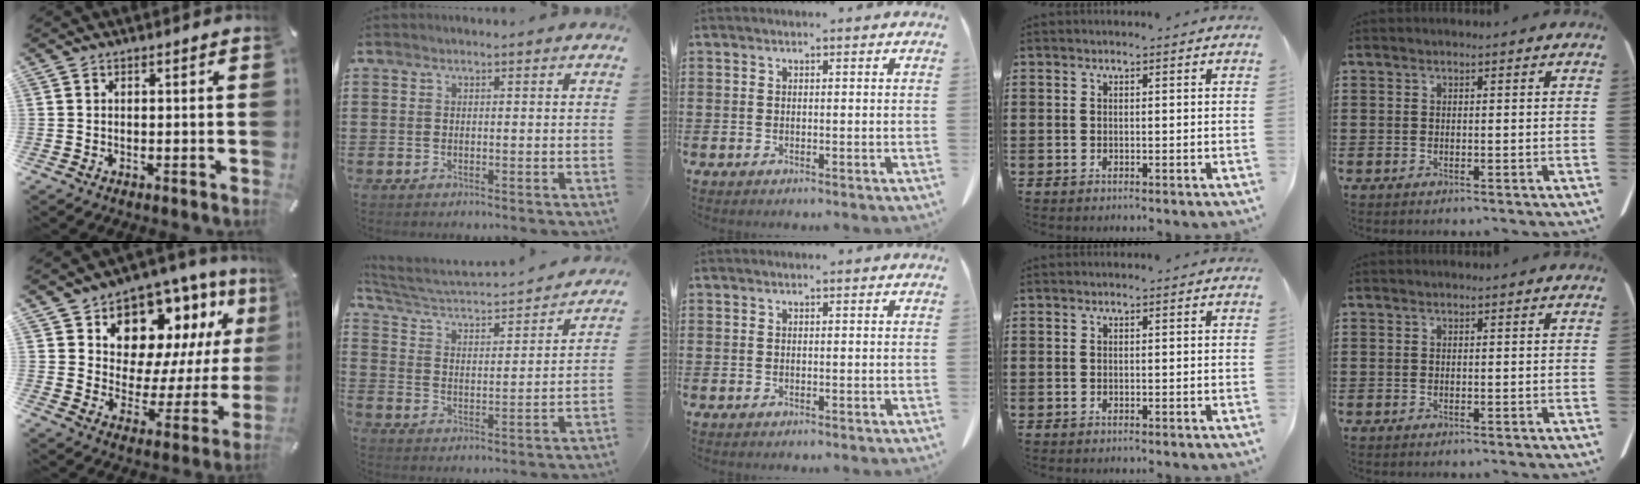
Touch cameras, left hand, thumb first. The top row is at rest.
{"thumb": {"total": 12.4, "force": [8.8, 8.0, 3.8], "torque": [-0.060, -0.092, 0.158]}, "index": {"total": 3.1, "force": [2.8, 0.5, 1.3], "torque": [-0.045, -0.031, 0.035]}}